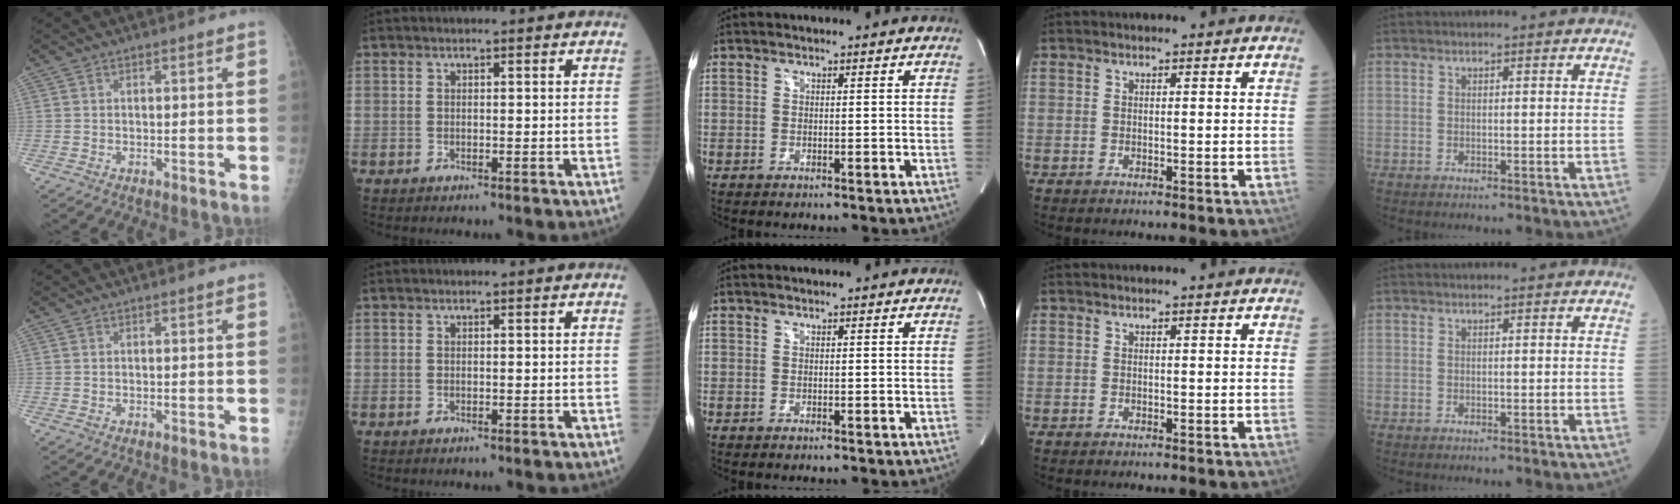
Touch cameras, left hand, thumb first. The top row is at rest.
{}